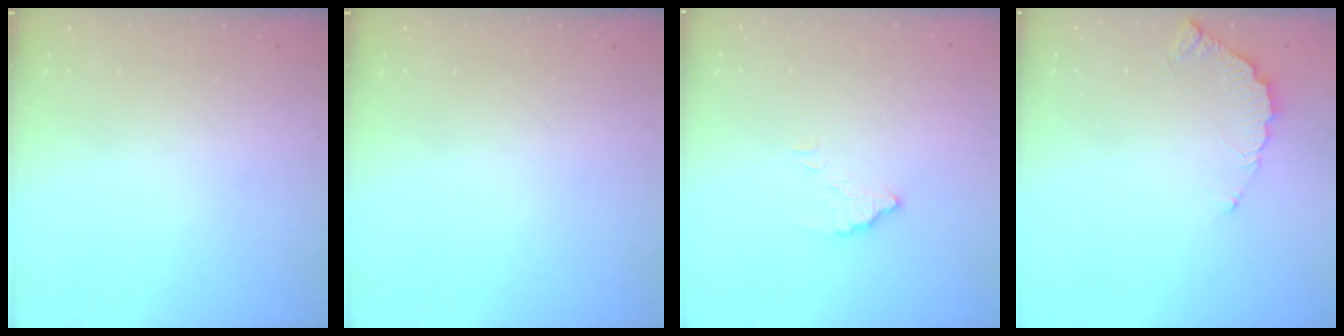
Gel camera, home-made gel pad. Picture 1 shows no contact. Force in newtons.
{"total": 0.0}
{"total": 2.6, "press": 2.6, "slide": 0.0}
{"total": 5.5, "press": 5.5, "slide": 0.3}